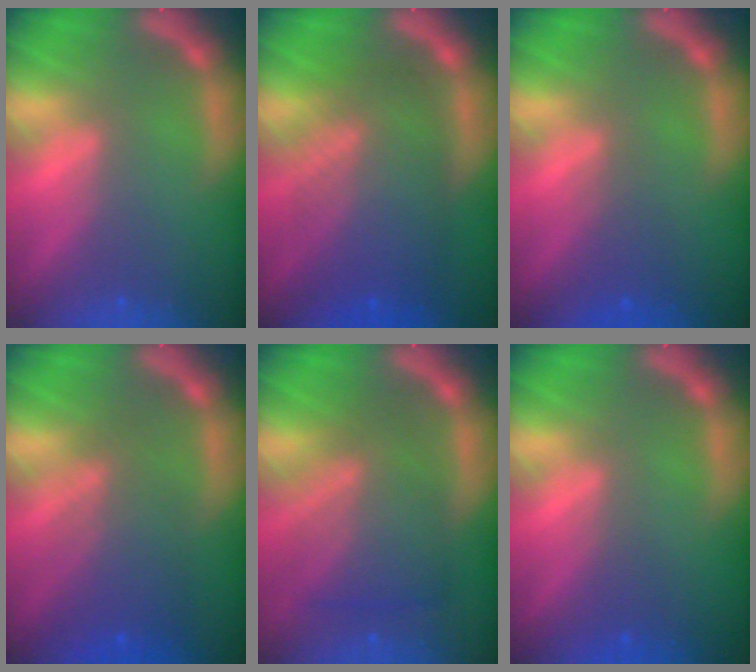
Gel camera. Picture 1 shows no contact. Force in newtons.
{"total": 9.0}
{"total": 1.9}
{"total": 5.6}
{"total": 7.0}
{"total": 0.9}